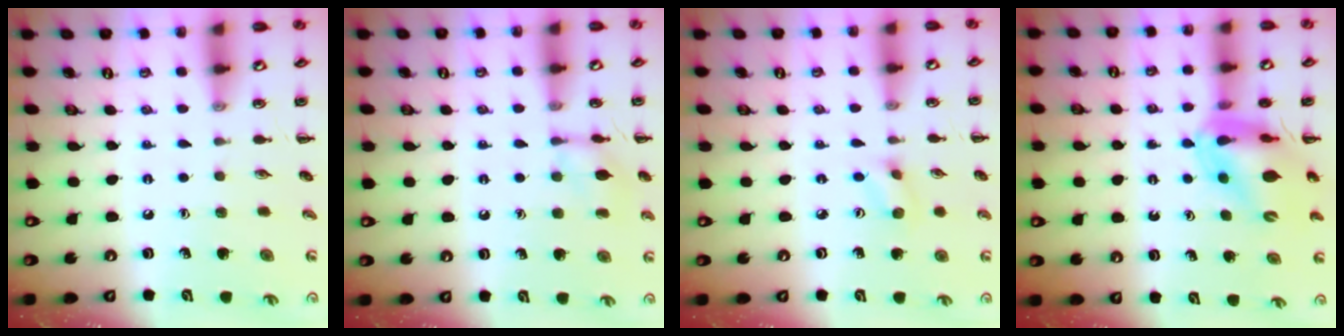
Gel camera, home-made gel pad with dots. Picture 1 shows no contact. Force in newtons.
{"total": 8.1, "press": 8.1, "slide": 0.7}
{"total": 4.3, "press": 4.1, "slide": 1.3}
{"total": 12.8, "press": 12.2, "slide": 3.8}